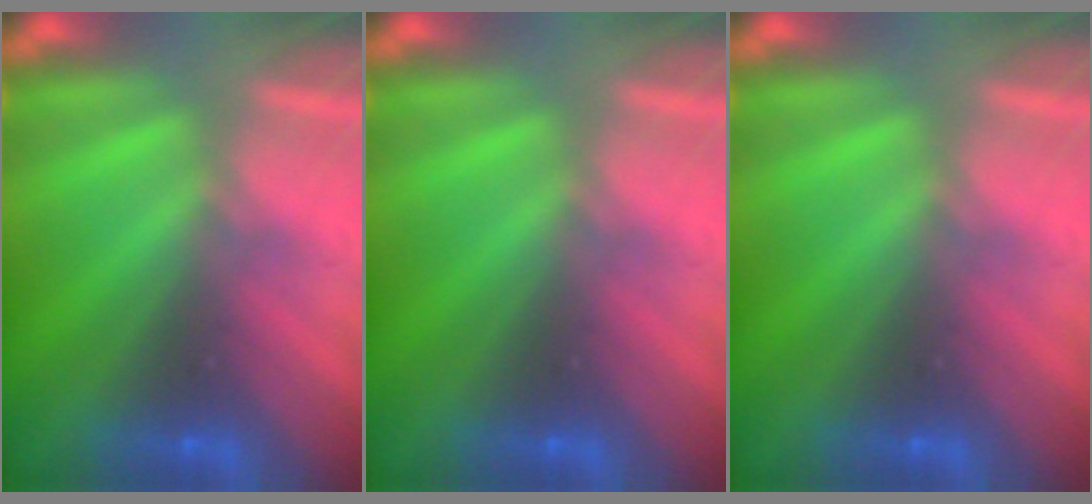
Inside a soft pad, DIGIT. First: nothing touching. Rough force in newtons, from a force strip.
{"total": 0.0}
{"total": 0.0}